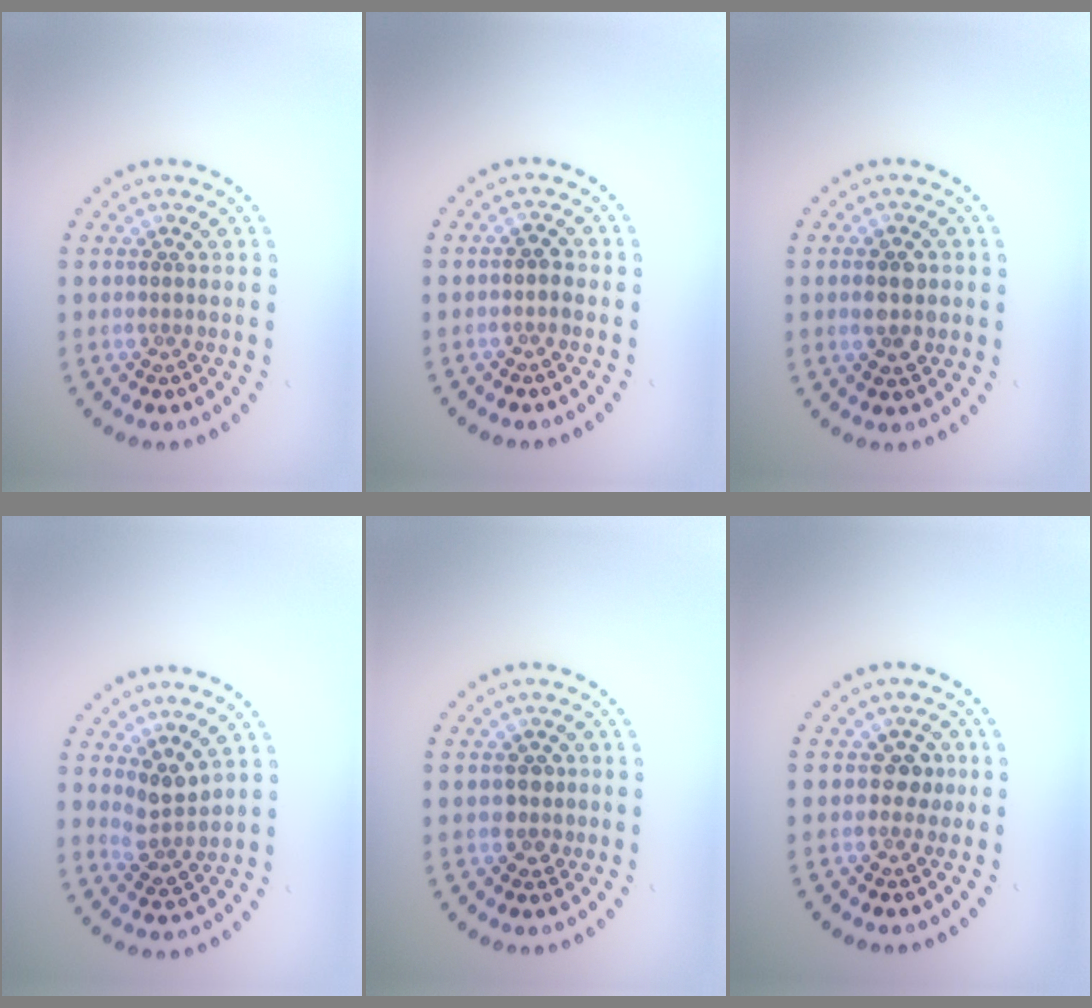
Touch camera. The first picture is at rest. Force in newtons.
{"total": 0.9, "press": 0.8, "slide": 0.3}
{"total": 2.9, "press": 2.9, "slide": 0.1}
{"total": 2.6, "press": 2.1, "slide": 1.6}
{"total": 1.4, "press": 1.1, "slide": 0.8}
{"total": 1.3, "press": 1.1, "slide": 0.6}